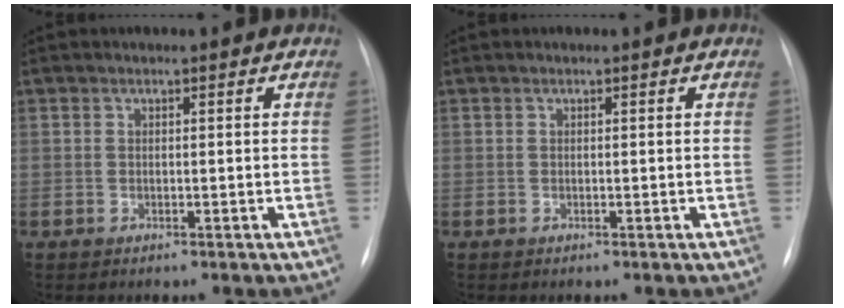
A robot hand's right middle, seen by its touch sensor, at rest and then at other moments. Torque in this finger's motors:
{"motor_torque": [0.00, 0.00, 0.00, 0.00]}